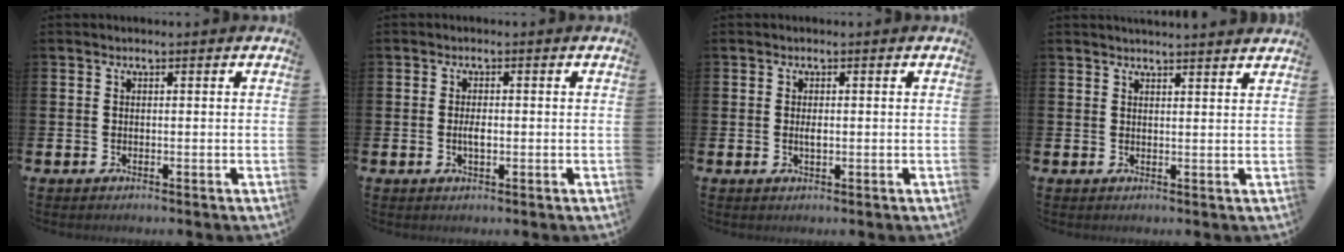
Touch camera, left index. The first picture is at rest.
{"total": 1.9, "force": [-0.1, 0.8, 1.7], "torque": [-0.025, -0.001, -0.005]}
{"total": 1.1, "force": [0.1, 0.5, 1.0], "torque": [-0.021, 0.003, 0.000]}
{"total": 2.5, "force": [2.5, -0.3, 0.0], "torque": [0.011, -0.019, 0.042]}